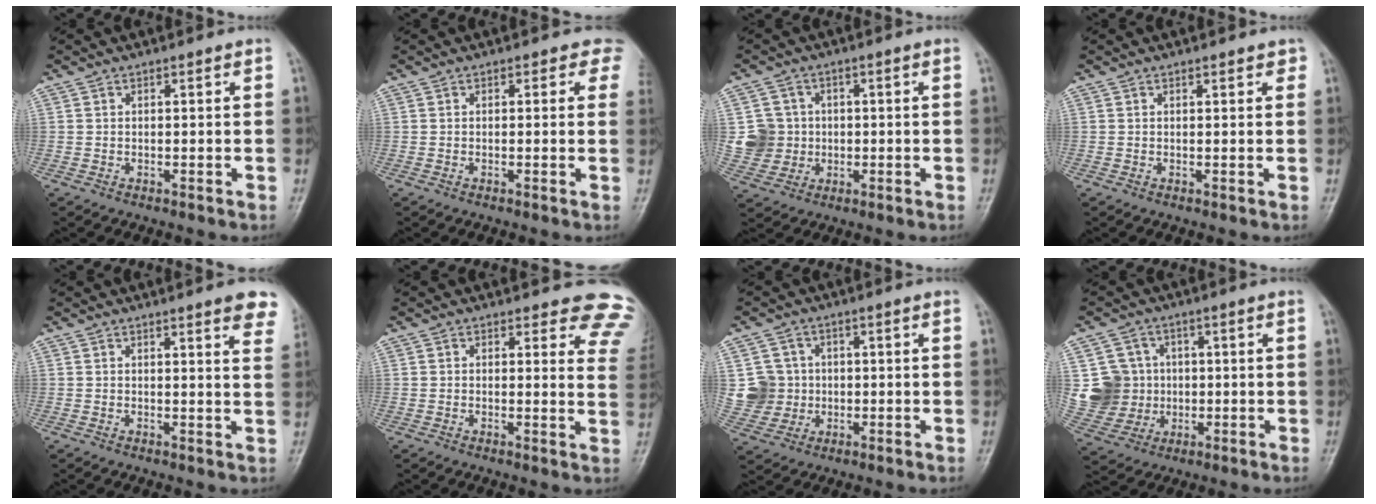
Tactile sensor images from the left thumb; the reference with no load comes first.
{"total": 3.1, "force": [1.8, 2.1, 1.4], "torque": [0.018, -0.004, 0.000]}
{"total": 7.2, "force": [0.2, 7.0, 1.8], "torque": [-0.011, 0.007, 0.004]}
{"total": 1.2, "force": [0.8, 0.5, 0.6], "torque": [-0.004, -0.003, 0.007]}
{"total": 7.4, "force": [5.2, 1.4, 5.1], "torque": [-0.039, -0.017, 0.048]}
{"total": 9.8, "force": [8.3, 4.6, 2.4], "torque": [0.034, -0.041, 0.056]}
{"total": 7.4, "force": [0.4, 7.1, 1.9], "torque": [-0.012, 0.007, 0.009]}
{"total": 10.6, "force": [0.6, 10.0, 3.4], "torque": [-0.041, 0.012, 0.021]}